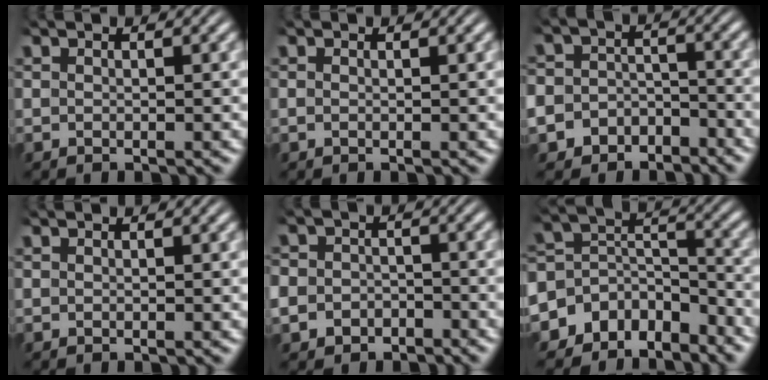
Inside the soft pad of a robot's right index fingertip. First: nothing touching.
{"total": 0.0}
{"total": 7.3, "force": [-4.1, 5.9, 1.3], "torque": [-0.036, -0.022, -0.079]}
{"total": 0.0}
{"total": 4.8, "force": [-2.6, 4.0, 0.7], "torque": [-0.027, -0.020, -0.045]}
{"total": 10.4, "force": [-5.0, 8.0, 4.5], "torque": [-0.103, -0.041, -0.083]}